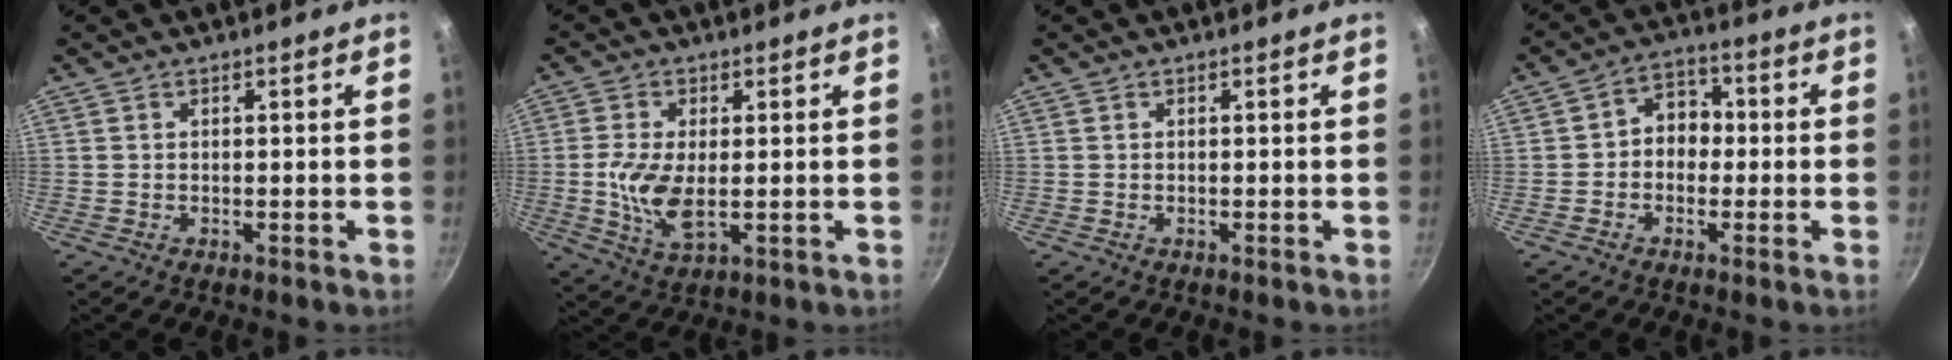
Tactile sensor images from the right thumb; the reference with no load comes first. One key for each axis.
{"total": 8.2, "fx": -0.3, "fy": 4.0, "fz": 7.2, "tx": -0.152, "ty": -0.010, "tz": -0.004}
{"total": 0.0}
{"total": 6.3, "fx": -0.5, "fy": 5.1, "fz": 3.7, "tx": -0.013, "ty": 0.020, "tz": -0.021}